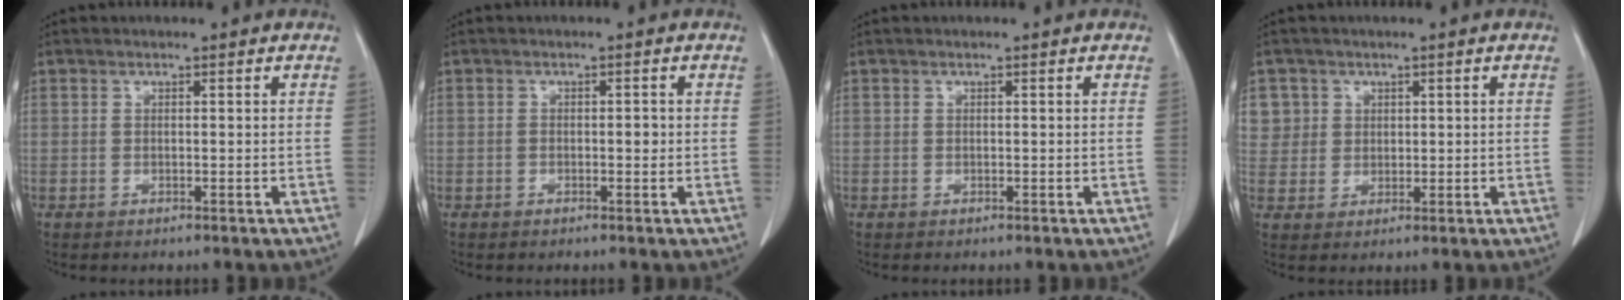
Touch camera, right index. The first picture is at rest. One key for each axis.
{"total": 1.1, "fx": -0.2, "fy": 0.5, "fz": 1.0, "tx": -0.012, "ty": 0.003, "tz": -0.003}
{"total": 0.0}
{"total": 4.9, "fx": 1.8, "fy": 4.6, "fz": 0.0, "tx": 0.015, "ty": 0.009, "tz": 0.039}